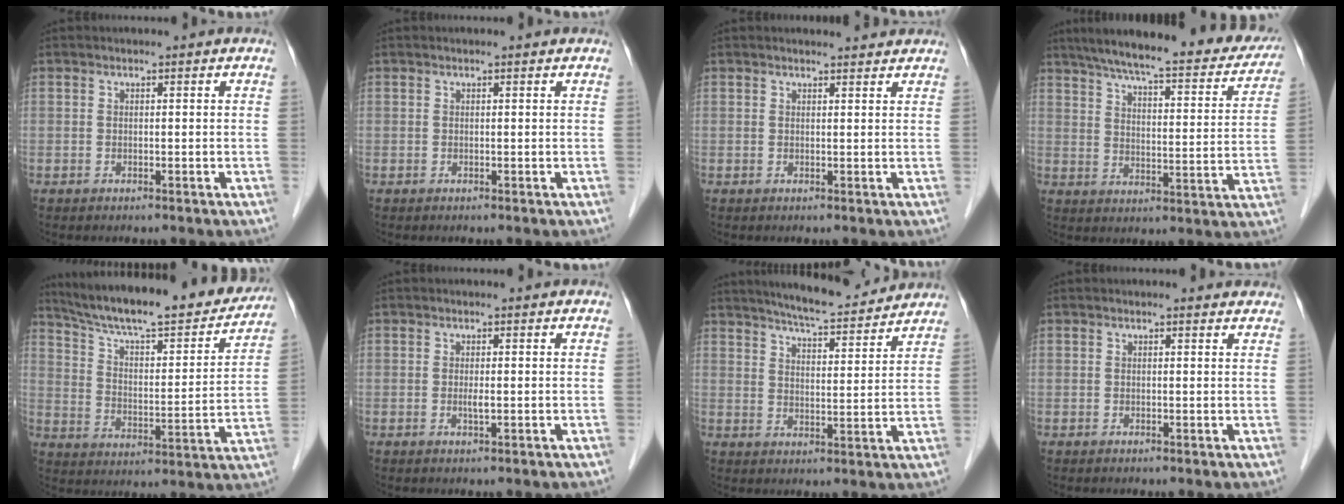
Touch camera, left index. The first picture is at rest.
{"total": 0.0}
{"total": 3.1, "force": [3.0, 0.4, 0.5], "torque": [-0.013, 0.005, 0.032]}
{"total": 26.4, "force": [22.4, 4.8, 13.1], "torque": [-0.195, -0.017, 0.282]}
{"total": 24.8, "force": [21.7, 4.0, 11.2], "torque": [-0.178, -0.016, 0.305]}
{"total": 1.0, "force": [0.0, 0.1, 1.0], "torque": [-0.023, -0.004, -0.001]}
{"total": 12.7, "force": [11.8, 1.3, 4.8], "torque": [-0.075, 0.004, 0.165]}
{"total": 2.2, "force": [2.2, 0.5, 0.4], "torque": [-0.009, -0.001, 0.013]}